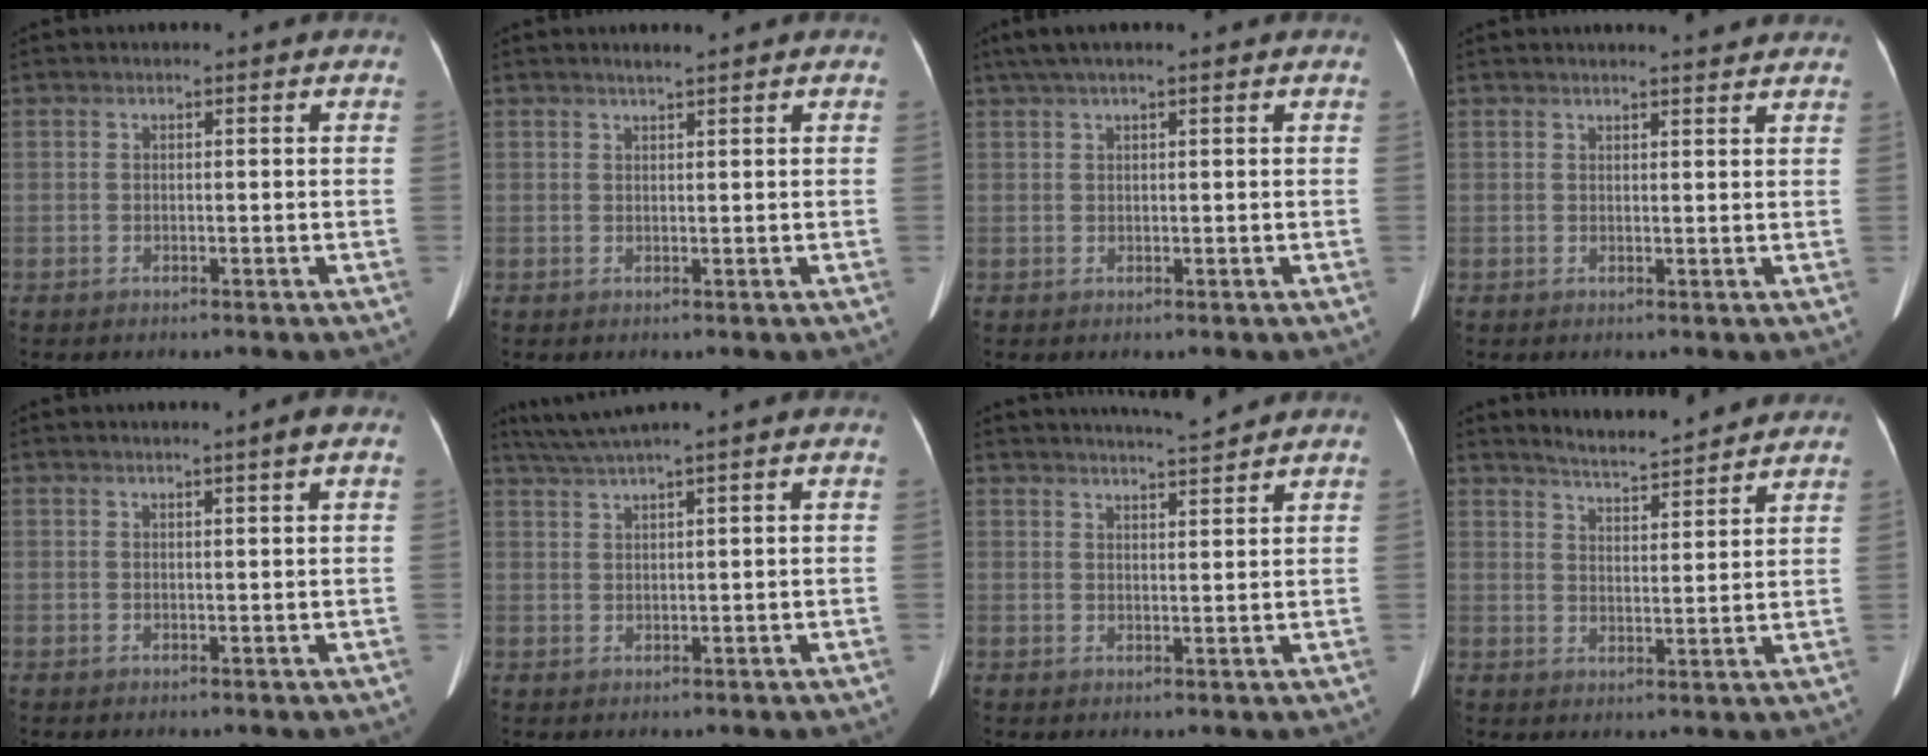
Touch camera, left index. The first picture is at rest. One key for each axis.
{"total": 1.2, "fx": 1.0, "fy": -0.2, "fz": 0.5, "tx": -0.013, "ty": 0.001, "tz": 0.021}
{"total": 4.5, "fx": 3.3, "fy": 0.0, "fz": 3.0, "tx": -0.055, "ty": 0.037, "tz": 0.061}
{"total": 2.7, "fx": 2.6, "fy": 0.0, "fz": 0.5, "tx": -0.011, "ty": -0.003, "tz": 0.028}
{"total": 1.3, "fx": 0.8, "fy": -0.3, "fz": 1.0, "tx": -0.015, "ty": -0.003, "tz": 0.014}
{"total": 3.6, "fx": 2.8, "fy": -1.3, "fz": 1.8, "tx": -0.046, "ty": 0.010, "tz": 0.066}
{"total": 4.8, "fx": 4.6, "fy": -0.8, "fz": 1.1, "tx": -0.022, "ty": 0.001, "tz": 0.068}
{"total": 8.8, "fx": 8.4, "fy": 0.7, "fz": 2.4, "tx": -0.045, "ty": 0.010, "tz": 0.124}